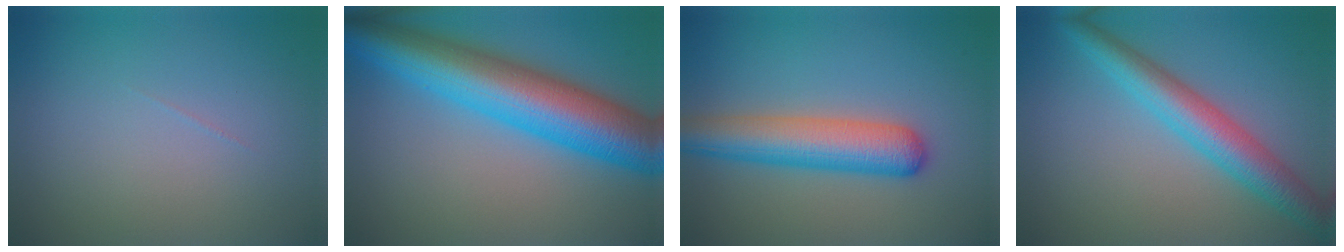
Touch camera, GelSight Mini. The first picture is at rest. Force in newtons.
{"total": 11.7, "press": 11.7, "slide": 0.2}
{"total": 6.2, "press": 6.2, "slide": 0.3}
{"total": 5.5, "press": 5.5, "slide": 0.1}